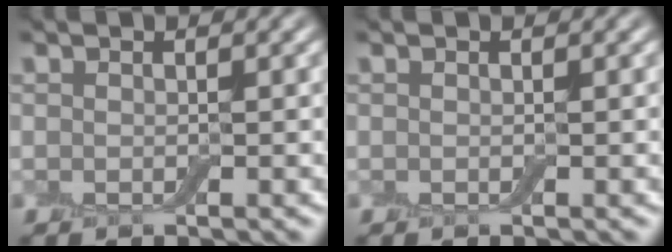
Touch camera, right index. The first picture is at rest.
{"total": 0.0}